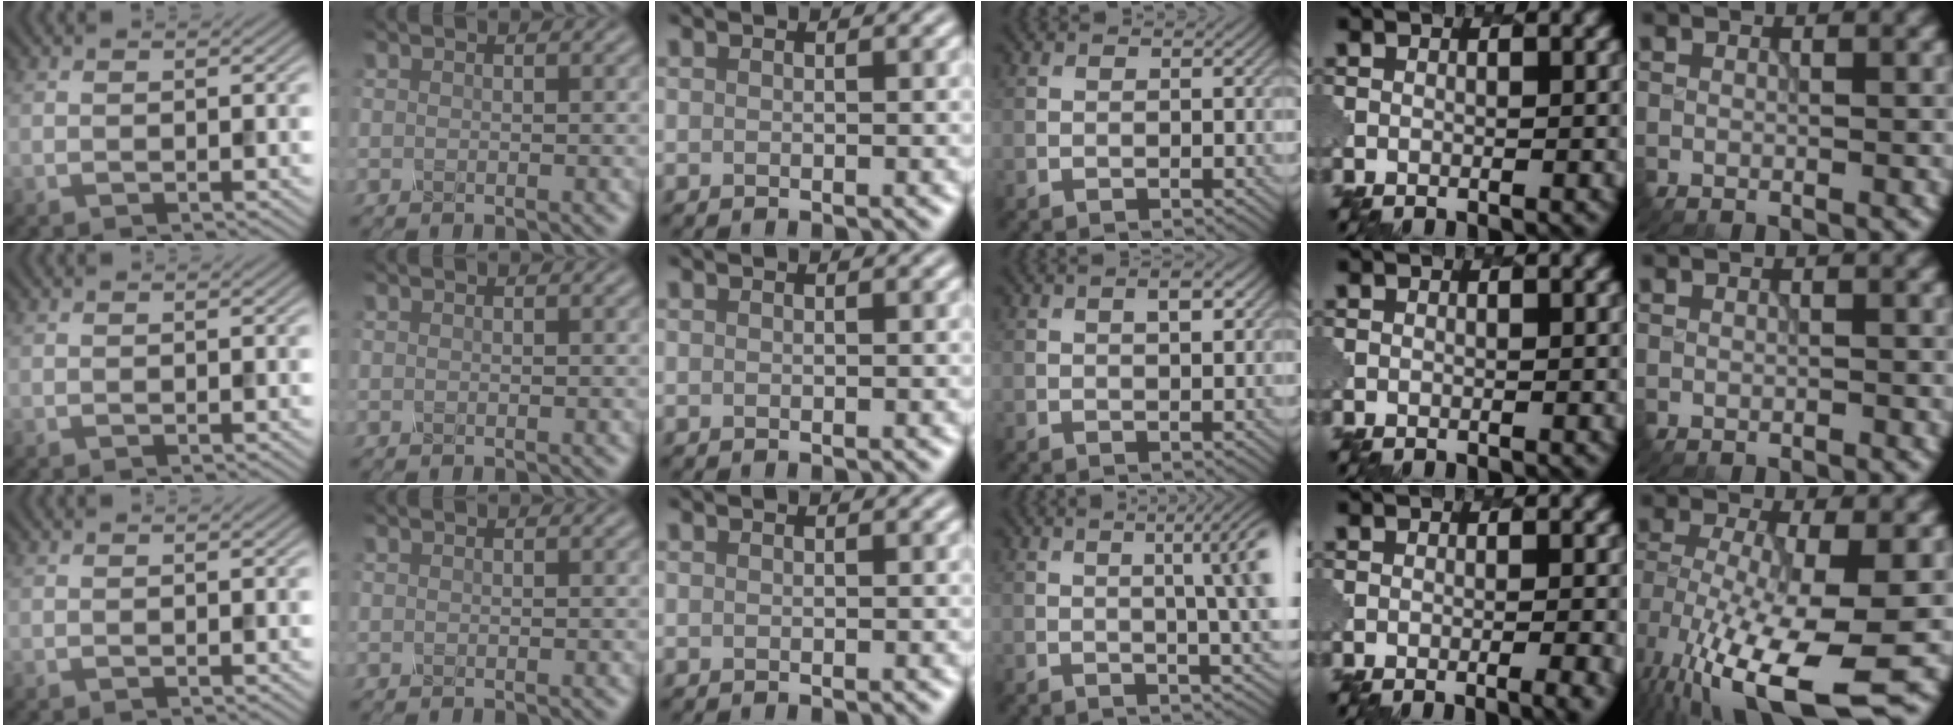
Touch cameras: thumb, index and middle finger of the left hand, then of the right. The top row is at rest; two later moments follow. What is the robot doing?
{"motion": "pour", "object": "mug"}